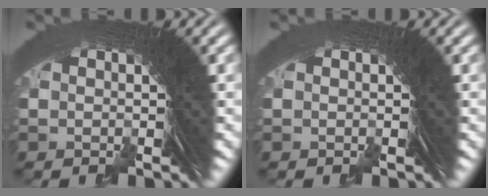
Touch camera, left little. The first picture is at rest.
{"total": 0.0}